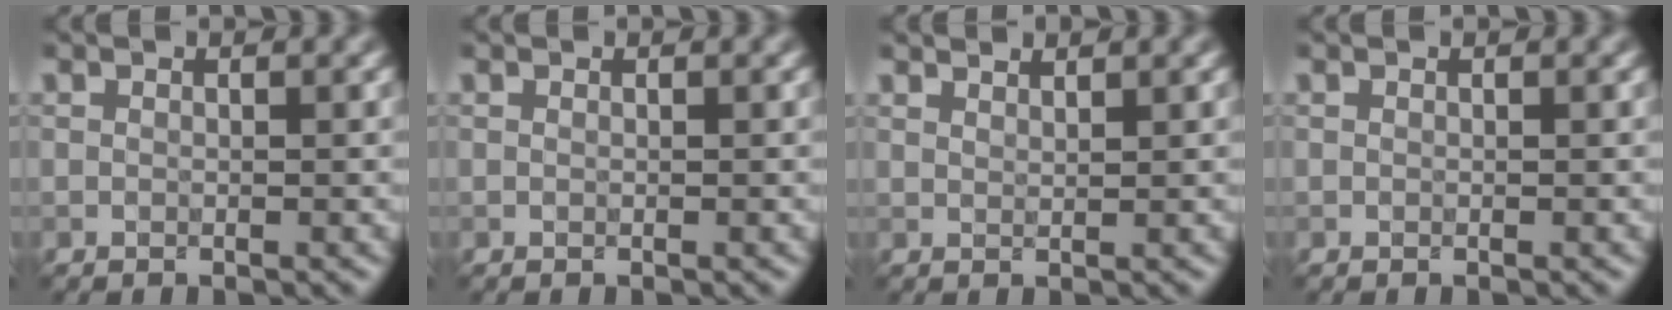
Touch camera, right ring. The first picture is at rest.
{"total": 0.0}
{"total": 1.2, "force": [1.2, 0.2, 0.0], "torque": [0.012, 0.005, 0.015]}
{"total": 0.0}